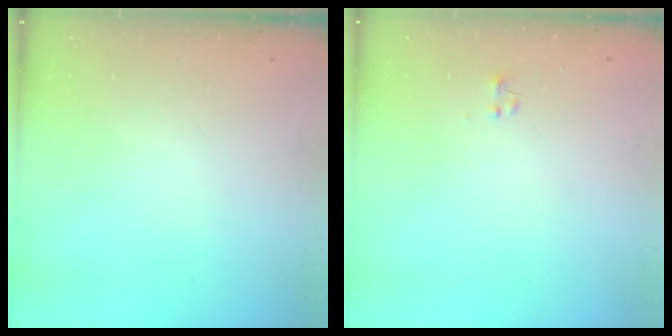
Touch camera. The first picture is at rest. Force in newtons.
{"total": 0.6, "press": 0.6, "slide": 0.2}